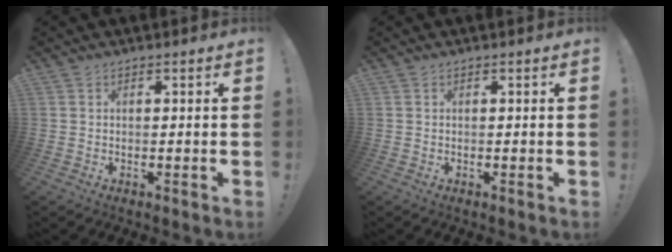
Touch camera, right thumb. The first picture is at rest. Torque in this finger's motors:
{"motor_torque": [0.00, 0.00, 0.01, -0.01, 0.00]}